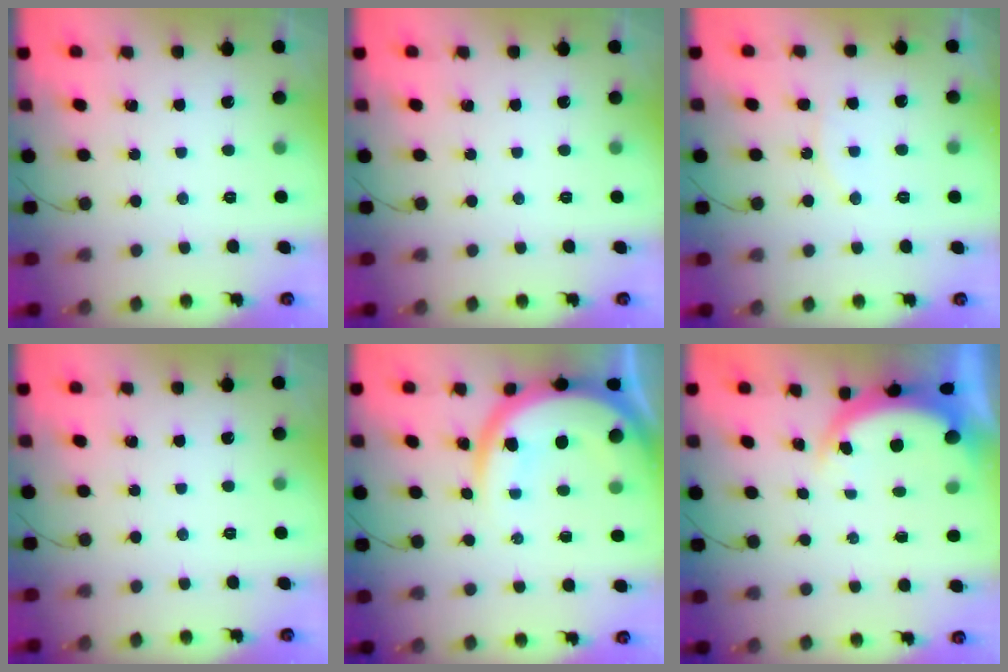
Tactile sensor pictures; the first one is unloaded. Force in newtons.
{"total": 0.0}
{"total": 8.2, "press": 8.2, "slide": 0.3}
{"total": 0.0}
{"total": 14.6, "press": 14.5, "slide": 1.3}
{"total": 4.7, "press": 4.6, "slide": 0.6}